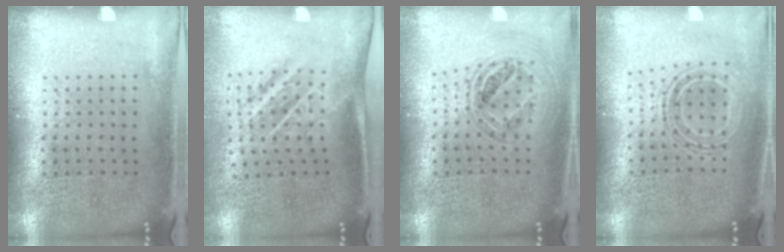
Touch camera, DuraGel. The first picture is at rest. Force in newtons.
{"total": 1.8, "press": 1.1, "slide": 1.4}
{"total": 0.8, "press": 0.8, "slide": 0.1}
{"total": 0.9, "press": 0.8, "slide": 0.3}